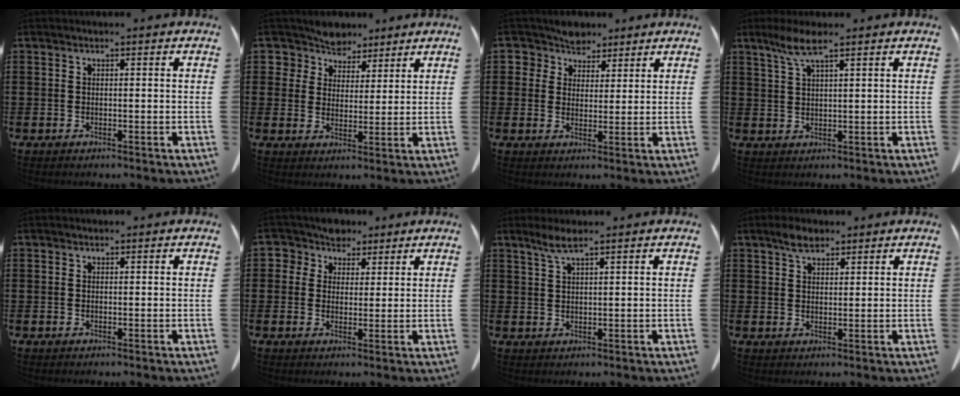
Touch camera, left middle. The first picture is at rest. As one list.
[{"total": 6.1, "force": [5.3, 3.0, 0.2], "torque": [-0.039, -0.020, 0.098]}, {"total": 5.2, "force": [4.0, 3.2, 0.7], "torque": [-0.040, -0.002, 0.073]}, {"total": 4.7, "force": [2.9, 0.7, 3.7], "torque": [-0.080, 0.004, 0.052]}, {"total": 0.0}, {"total": 4.5, "force": [2.9, 3.5, 0.6], "torque": [-0.029, 0.002, 0.049]}, {"total": 3.0, "force": [2.1, 0.3, 2.1], "torque": [-0.046, 0.002, 0.038]}, {"total": 3.2, "force": [2.4, 1.3, 1.6], "torque": [-0.037, 0.006, 0.045]}]